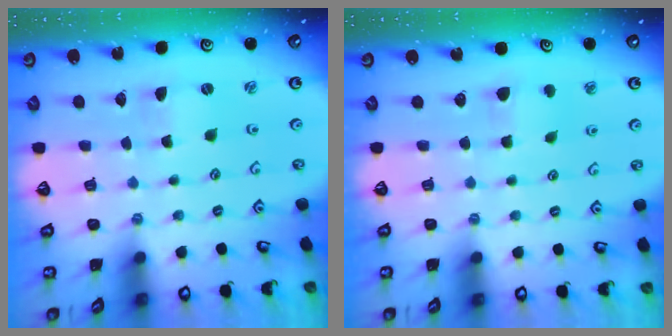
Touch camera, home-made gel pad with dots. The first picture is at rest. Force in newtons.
{"total": 3.5, "press": 3.4, "slide": 0.5}